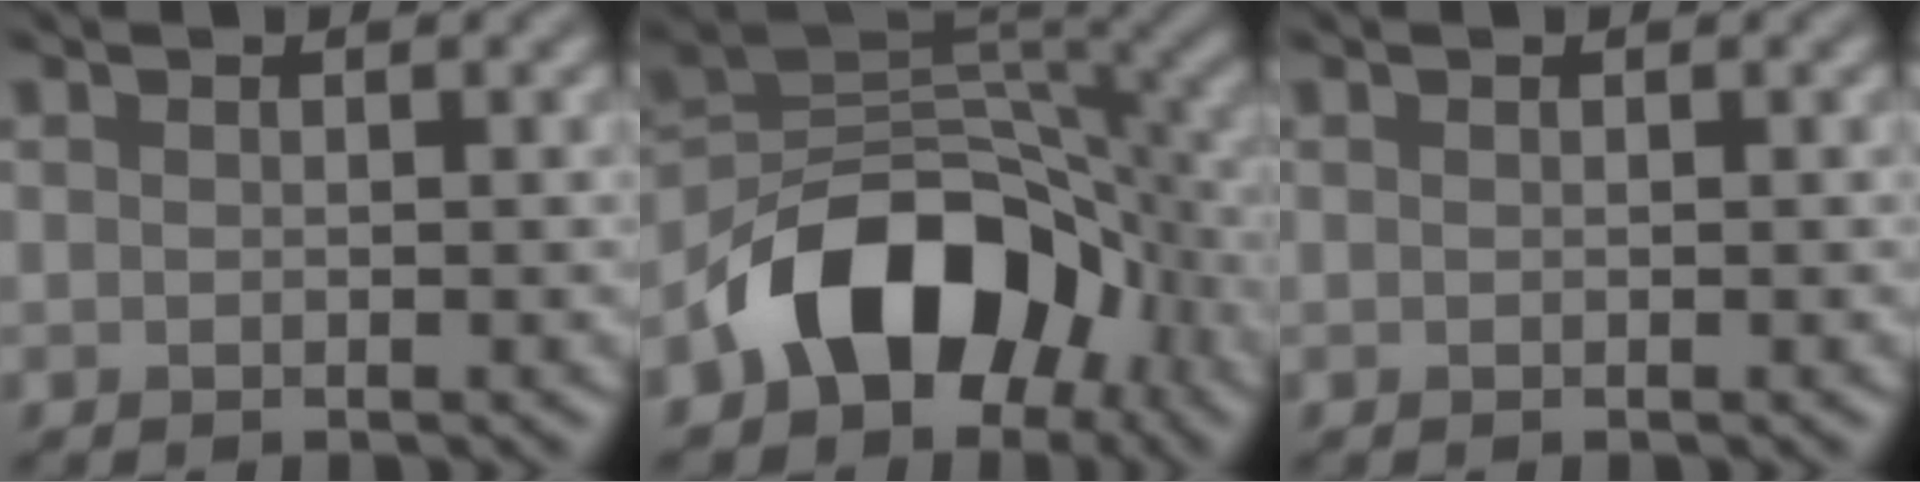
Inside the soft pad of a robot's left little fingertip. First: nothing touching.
{"total": 10.7, "force": [-5.5, 6.9, 6.1], "torque": [-0.081, 0.007, -0.105]}
{"total": 0.0}